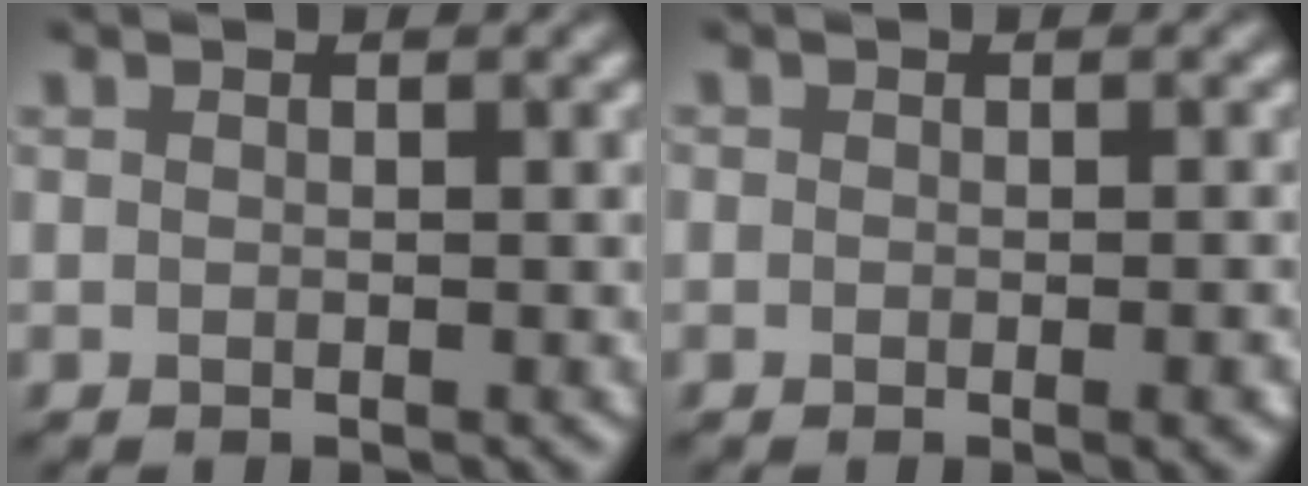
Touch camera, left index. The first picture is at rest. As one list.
[{"total": 2.2, "force": [-0.8, 1.0, 1.8], "torque": [-0.015, -0.002, -0.003]}]